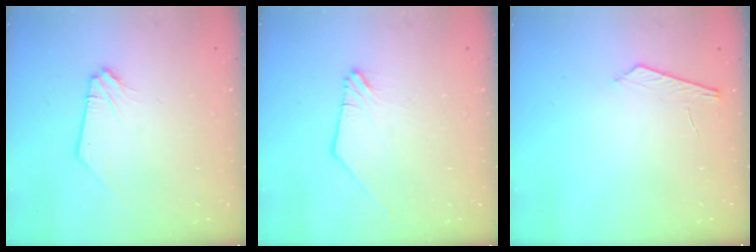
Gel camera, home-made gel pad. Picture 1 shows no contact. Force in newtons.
{"total": 0.0}
{"total": 4.8, "press": 4.8, "slide": 0.5}